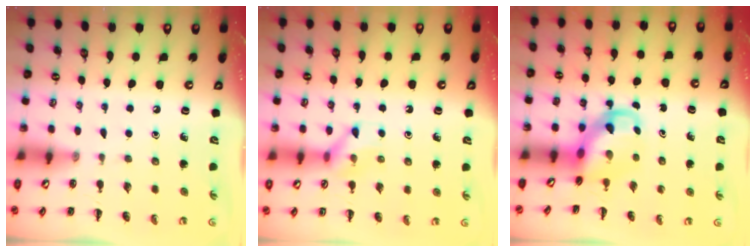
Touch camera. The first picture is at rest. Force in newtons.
{"total": 8.3, "press": 8.3, "slide": 0.4}
{"total": 4.2, "press": 4.1, "slide": 0.8}